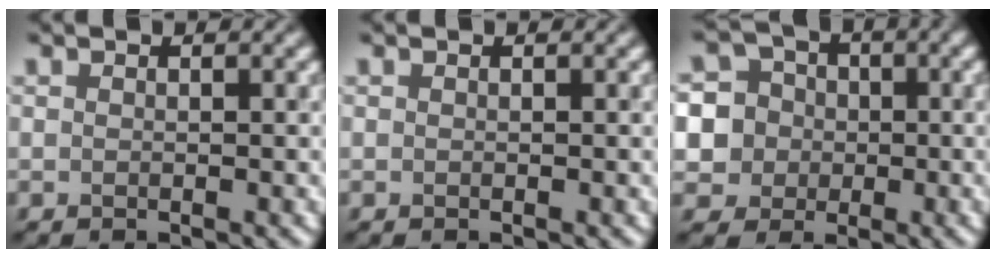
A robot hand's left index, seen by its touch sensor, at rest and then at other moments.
{"total": 0.0}
{"total": 8.3, "force": [-0.3, 8.0, 2.1], "torque": [-0.057, 0.018, -0.016]}